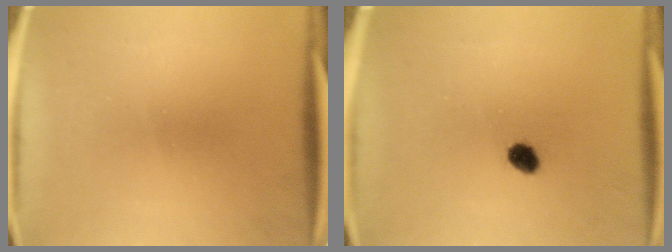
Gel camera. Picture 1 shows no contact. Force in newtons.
{"total": 3.0}